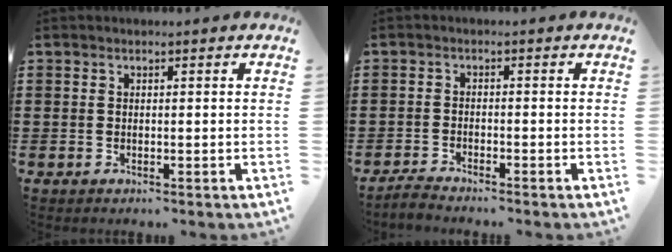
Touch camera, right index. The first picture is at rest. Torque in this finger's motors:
{"motor_torque": [-0.24, 0.40, -0.33, -0.10]}